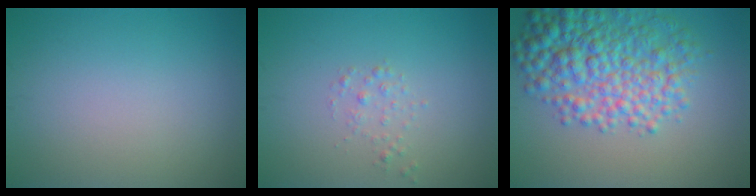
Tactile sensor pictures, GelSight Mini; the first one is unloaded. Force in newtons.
{"total": 1.0, "press": 1.0, "slide": 0.0}
{"total": 7.7, "press": 7.7, "slide": 0.2}